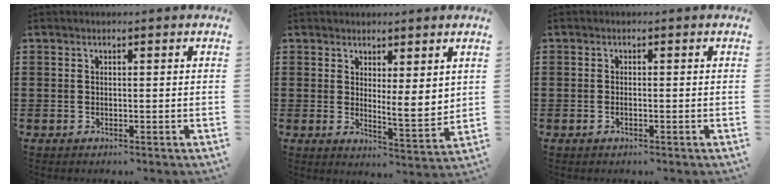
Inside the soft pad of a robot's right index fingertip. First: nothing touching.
{"total": 4.5, "force": [2.8, 1.4, 3.2], "torque": [-0.044, -0.021, 0.046]}
{"total": 0.7, "force": [-0.3, 0.1, 0.6], "torque": [-0.015, -0.007, -0.004]}